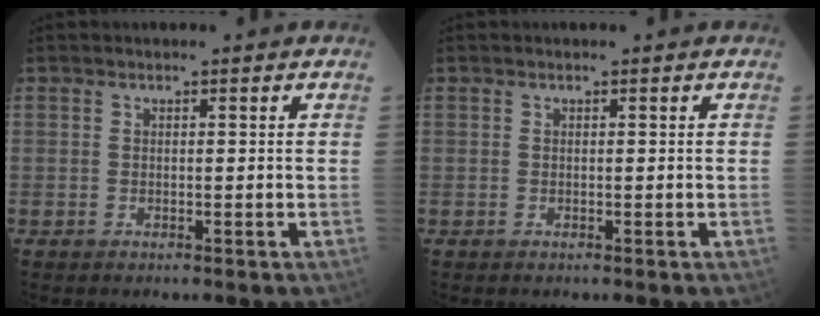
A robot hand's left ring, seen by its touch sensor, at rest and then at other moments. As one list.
[{"total": 0.0}]